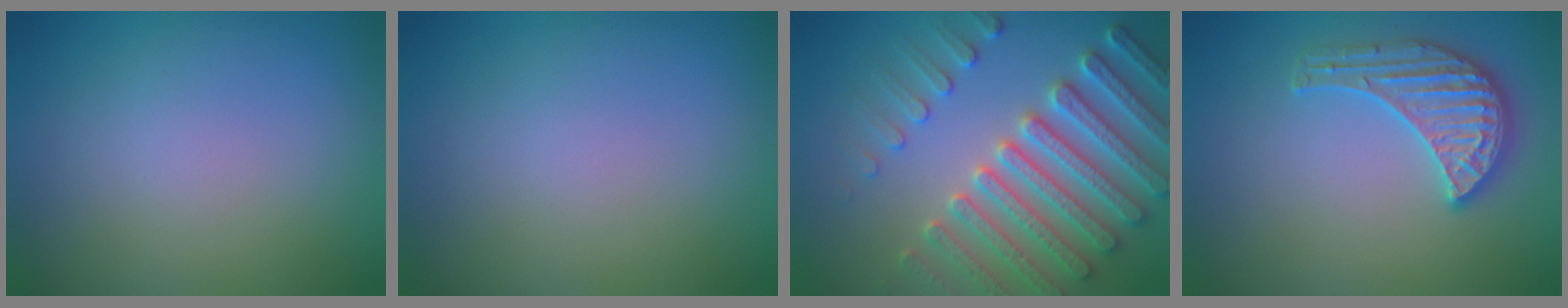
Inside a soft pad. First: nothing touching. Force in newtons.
{"total": 0.0}
{"total": 7.6, "press": 7.4, "slide": 2.0}
{"total": 3.6, "press": 3.5, "slide": 0.5}